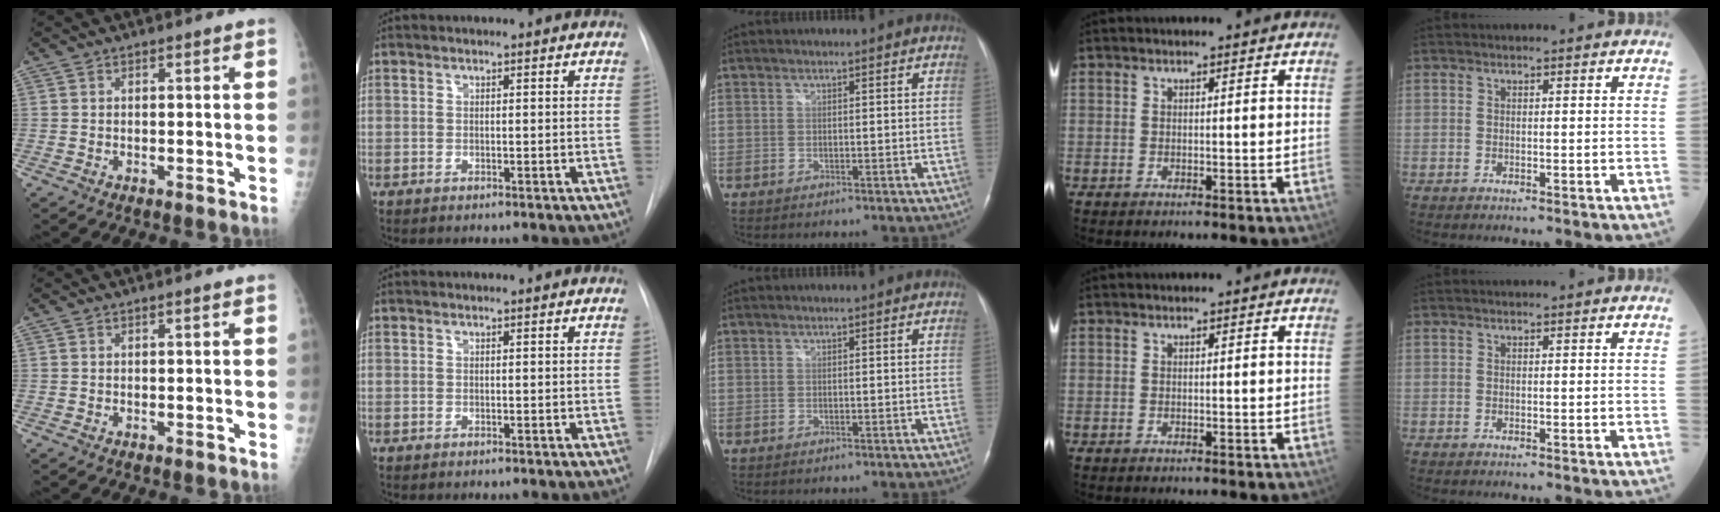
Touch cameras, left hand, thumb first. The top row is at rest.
{}